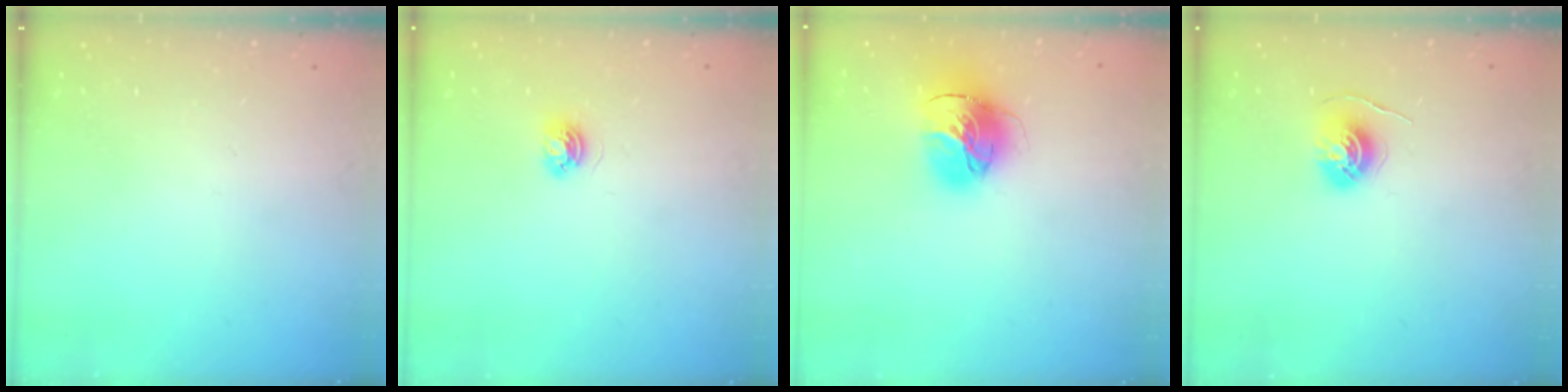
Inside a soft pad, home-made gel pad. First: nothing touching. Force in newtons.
{"total": 3.7, "press": 3.7, "slide": 0.5}
{"total": 16.4, "press": 16.4, "slide": 1.6}
{"total": 5.7, "press": 5.7, "slide": 0.5}